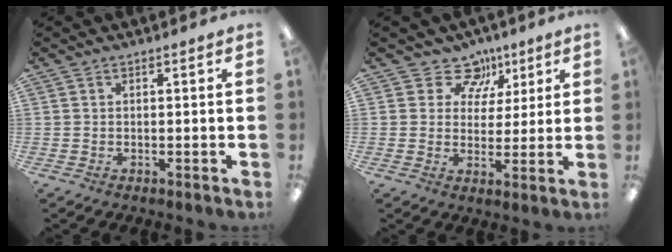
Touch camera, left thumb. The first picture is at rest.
{"total": 9.6, "force": [5.6, 7.4, 2.6], "torque": [-0.038, -0.030, 0.103]}